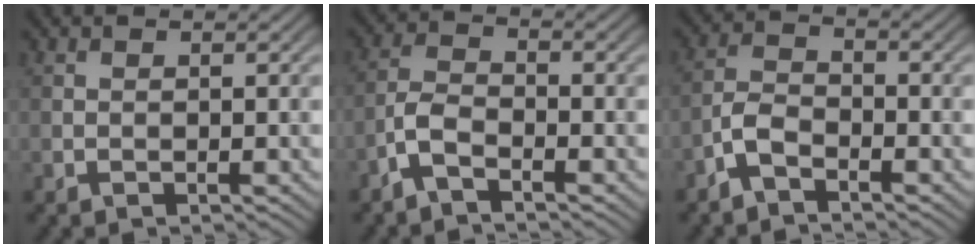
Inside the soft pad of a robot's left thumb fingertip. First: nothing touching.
{"total": 3.6, "force": [-2.6, 1.1, 2.2], "torque": [-0.051, 0.003, -0.065]}
{"total": 3.5, "force": [-2.6, 1.3, 1.9], "torque": [-0.041, 0.004, -0.064]}